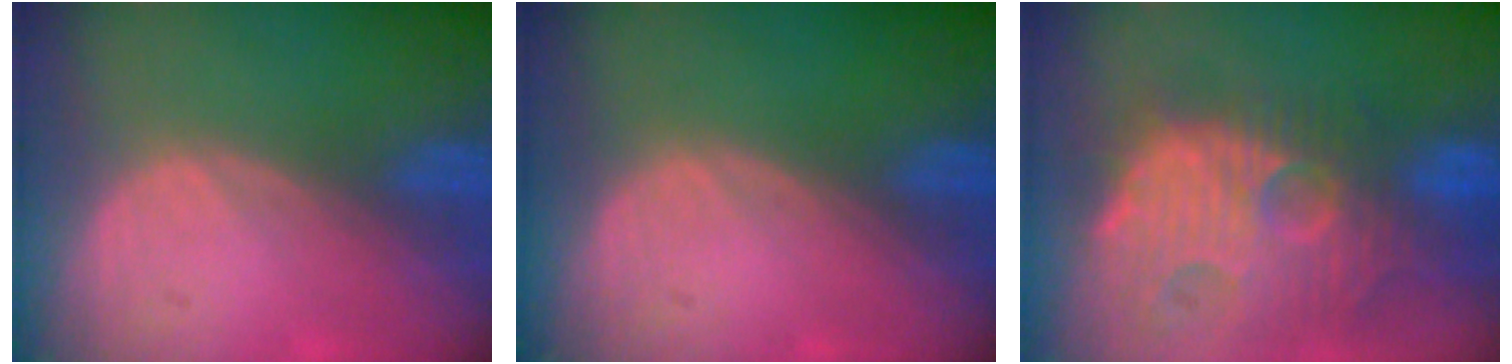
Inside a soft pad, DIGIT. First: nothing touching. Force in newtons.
{"total": 0.0}
{"total": 14.0, "press": 12.4, "slide": 6.6}